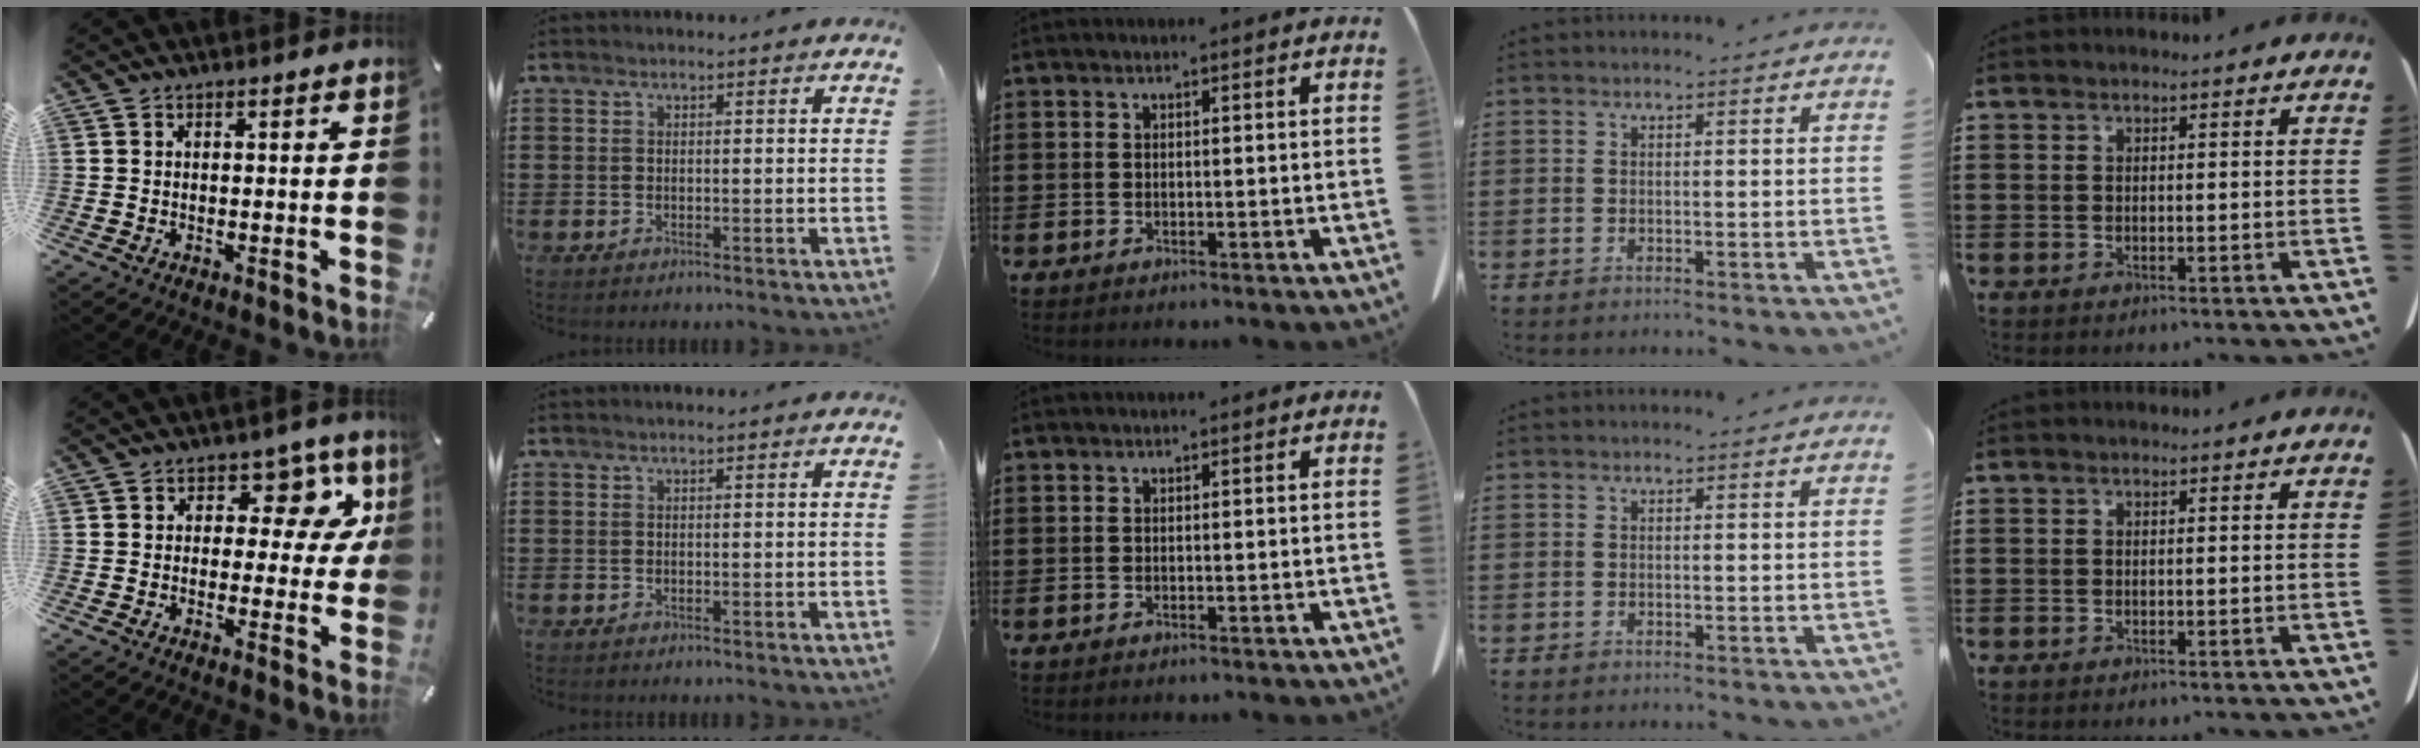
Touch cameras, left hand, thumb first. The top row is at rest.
{"thumb": {"total": 10.3, "force": [4.2, 6.6, 6.7], "torque": [-0.073, -0.027, 0.069]}}